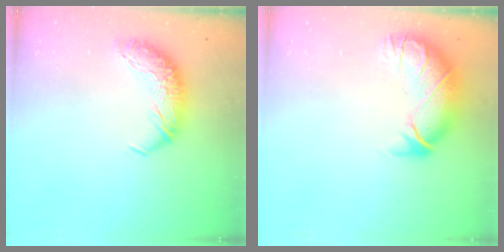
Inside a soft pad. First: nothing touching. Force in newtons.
{"total": 3.0, "press": 0.4, "slide": 2.9}